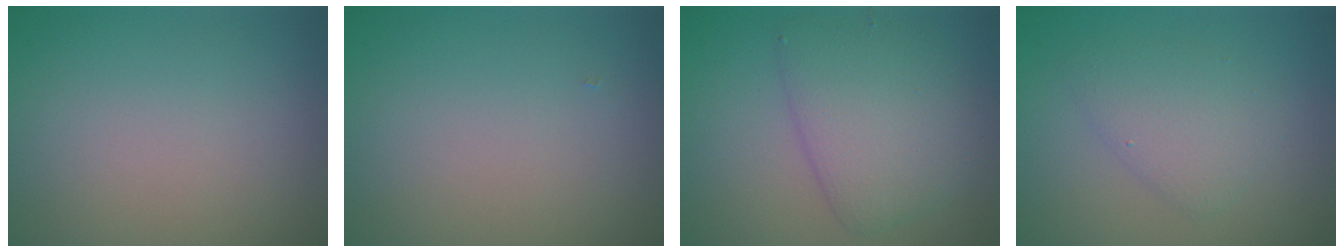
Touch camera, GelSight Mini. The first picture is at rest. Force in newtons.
{"total": 0.0}
{"total": 5.0, "press": 5.0, "slide": 0.1}
{"total": 2.9, "press": 2.9, "slide": 0.2}